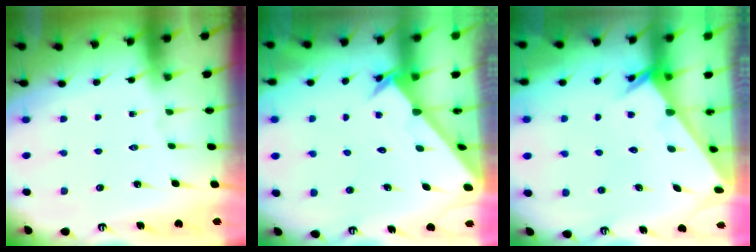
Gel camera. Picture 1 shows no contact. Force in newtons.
{"total": 2.4, "press": 2.4, "slide": 0.2}
{"total": 2.0, "press": 2.0, "slide": 0.1}